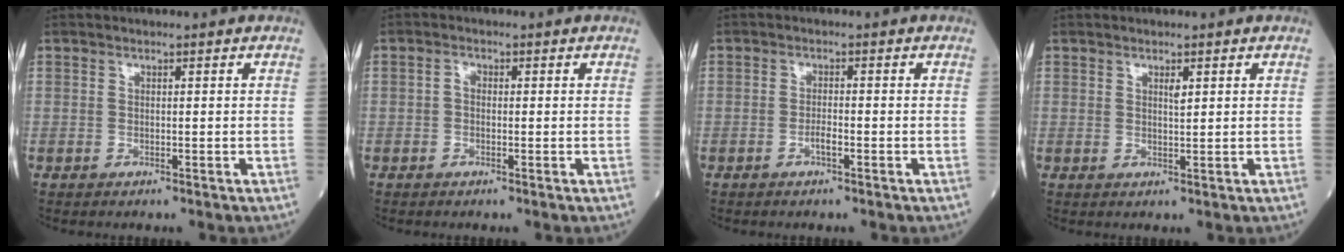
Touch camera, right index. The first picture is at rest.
{"total": 1.1, "force": [-0.1, 0.7, 0.8], "torque": [-0.011, 0.003, -0.005]}
{"total": 1.5, "force": [-0.7, 0.3, 1.3], "torque": [-0.024, 0.002, -0.014]}
{"total": 1.4, "force": [0.7, 0.2, 1.2], "torque": [-0.021, -0.003, 0.012]}